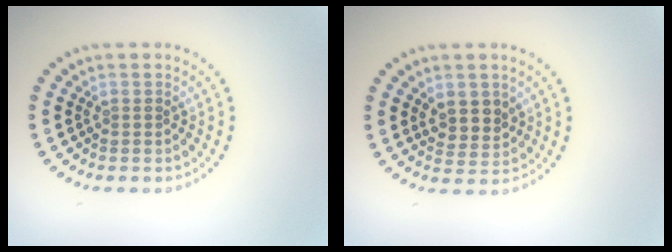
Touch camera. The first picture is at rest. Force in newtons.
{"total": 2.4, "press": 2.2, "slide": 0.9}